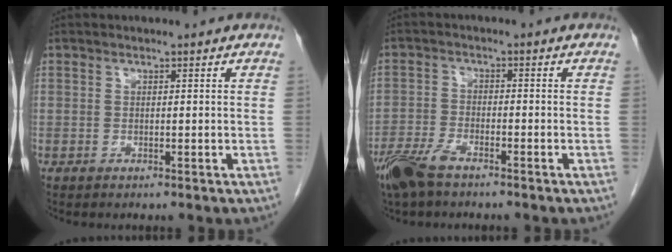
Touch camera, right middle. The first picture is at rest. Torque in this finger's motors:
{"motor_torque": [0.57, -0.54, 0.06, 0.05]}